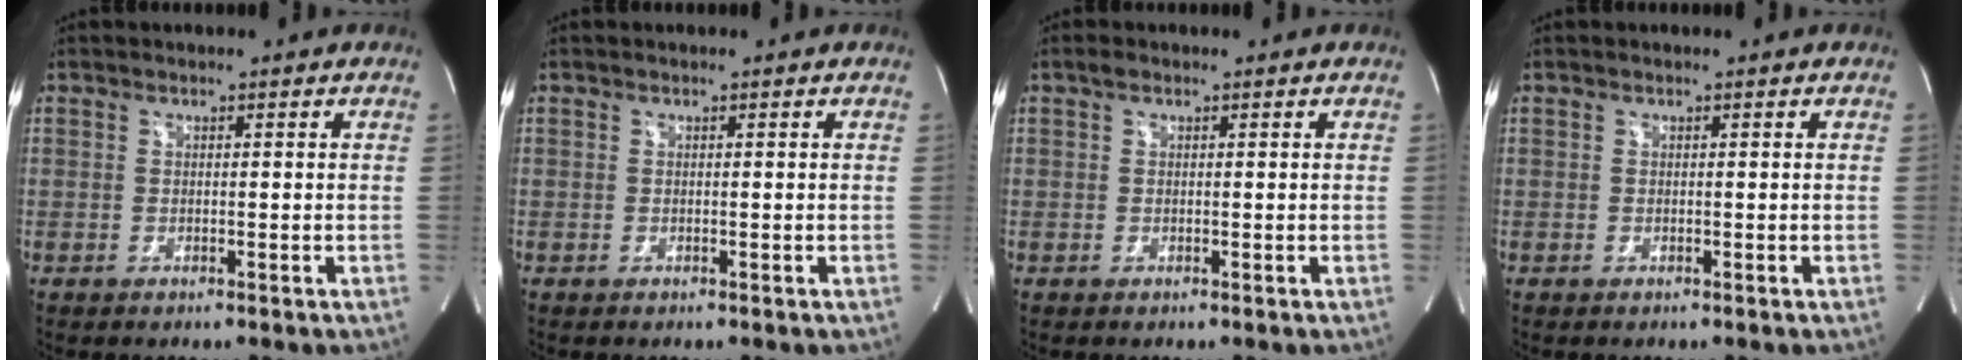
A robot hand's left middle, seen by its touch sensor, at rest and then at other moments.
{"total": 0.0}
{"total": 0.6, "force": [0.4, 0.3, 0.4], "torque": [-0.009, 0.010, 0.006]}
{"total": 0.0}